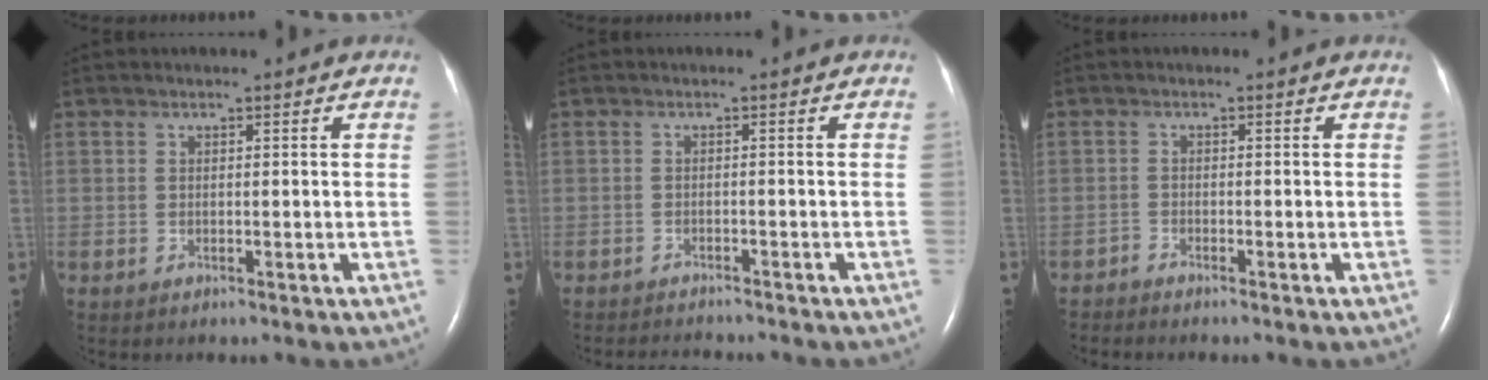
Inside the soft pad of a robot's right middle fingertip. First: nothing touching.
{"total": 4.6, "force": [-4.5, 0.3, 1.2], "torque": [-0.017, -0.012, -0.063]}
{"total": 1.1, "force": [-1.0, -0.2, -0.2], "torque": [0.003, -0.004, -0.021]}